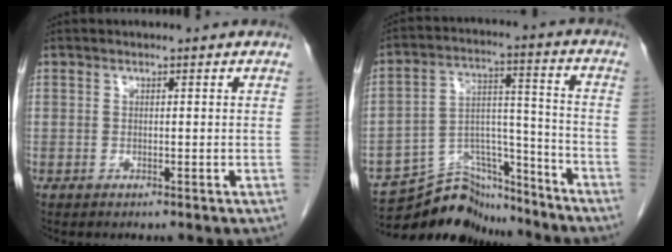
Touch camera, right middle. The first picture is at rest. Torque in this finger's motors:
{"motor_torque": [0.37, -0.49, -0.01, -0.01]}